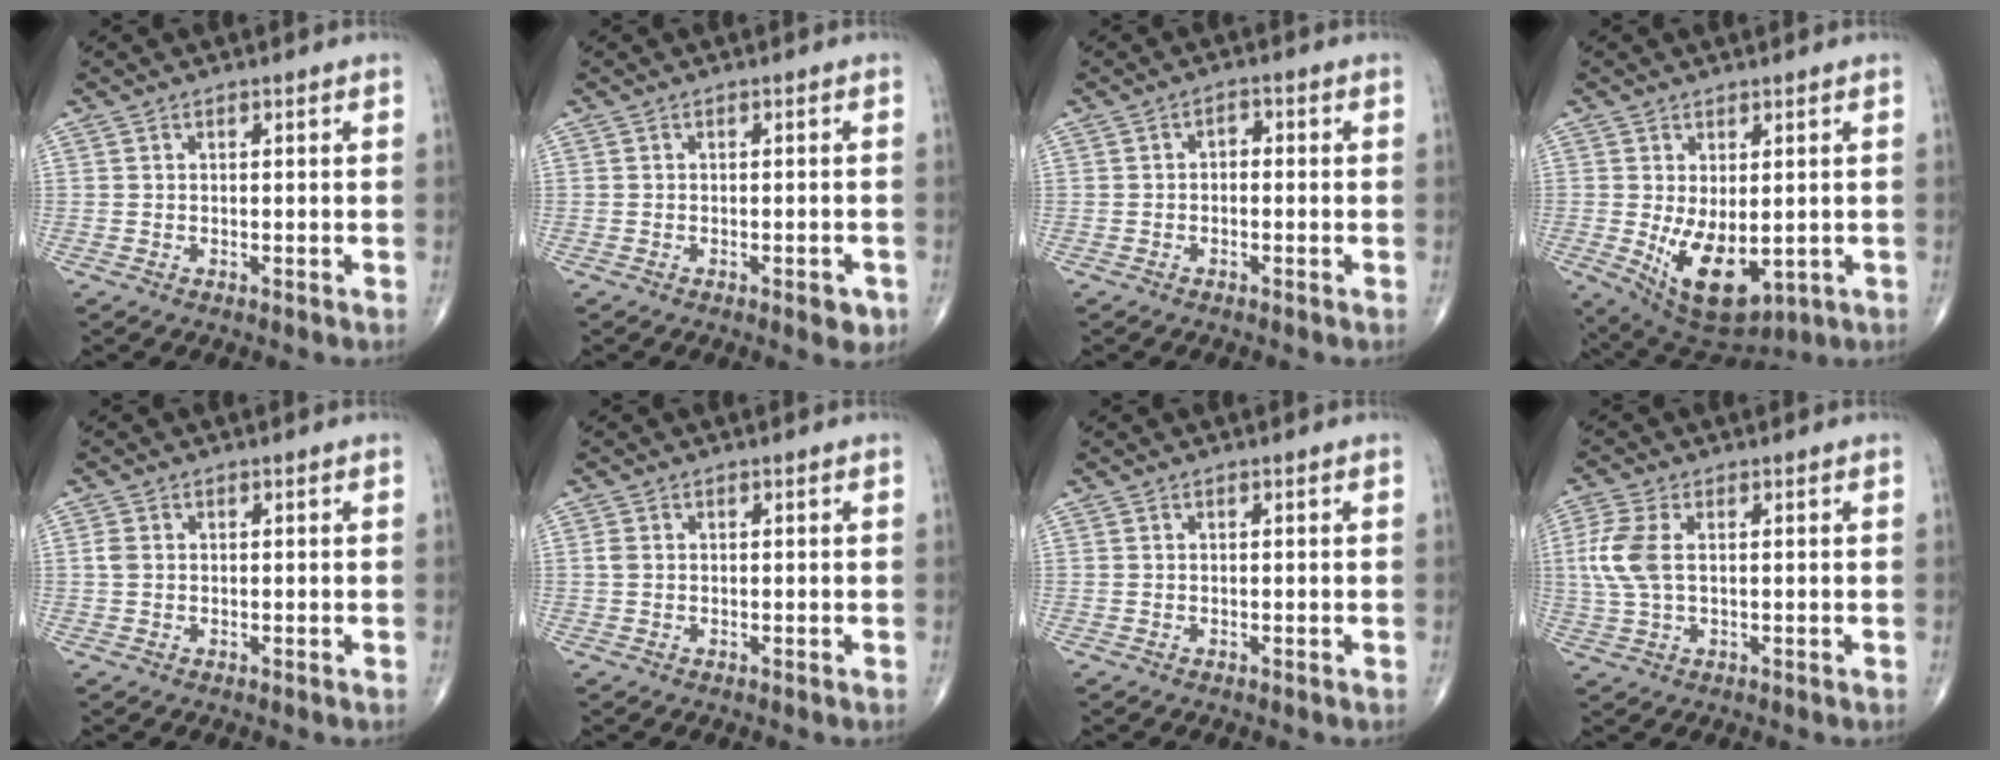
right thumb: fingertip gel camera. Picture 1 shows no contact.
{"total": 2.6, "force": [-1.3, 1.0, 2.0], "torque": [-0.017, 0.005, -0.014]}
{"total": 2.0, "force": [-0.3, 1.4, 1.5], "torque": [-0.012, 0.010, -0.012]}
{"total": 11.4, "force": [-1.7, 6.1, 9.5], "torque": [-0.144, -0.017, -0.001]}
{"total": 1.5, "force": [0.1, 1.2, 0.9], "torque": [-0.023, 0.003, 0.003]}
{"total": 1.1, "force": [0.1, 0.8, 0.7], "torque": [-0.016, 0.001, 0.001]}
{"total": 0.0}
{"total": 7.1, "force": [0.9, 3.8, 6.0], "torque": [-0.162, 0.008, 0.017]}